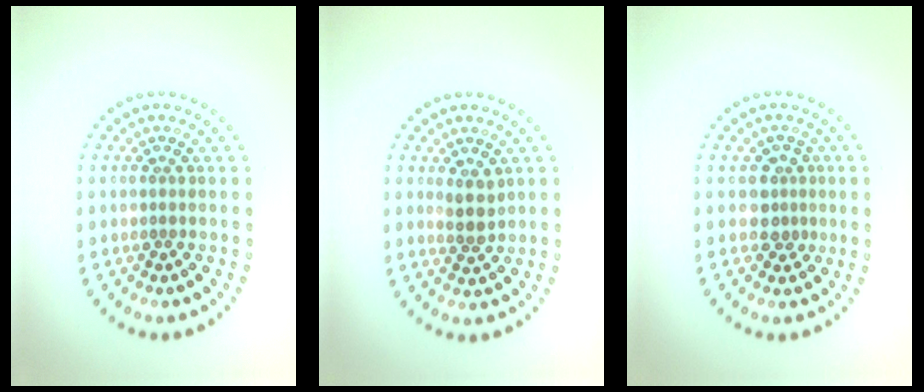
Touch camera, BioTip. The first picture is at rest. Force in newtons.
{"total": 1.8, "press": 1.5, "slide": 0.9}
{"total": 2.1, "press": 1.7, "slide": 1.2}